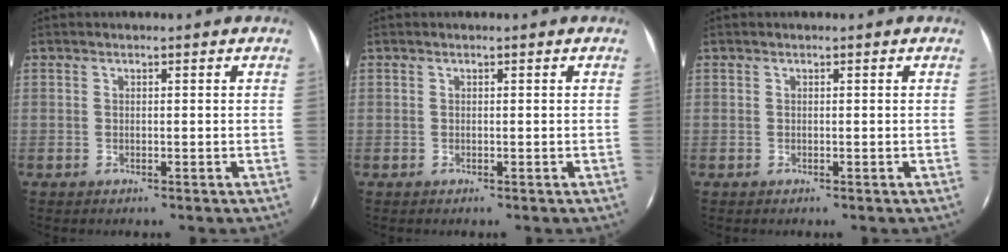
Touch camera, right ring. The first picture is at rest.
{"total": 0.0}
{"total": 0.0}